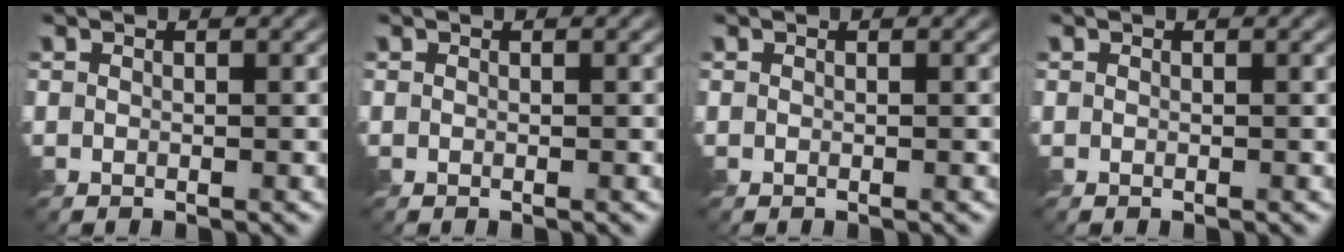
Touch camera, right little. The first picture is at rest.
{"total": 0.0}
{"total": 0.0}
{"total": 0.0}